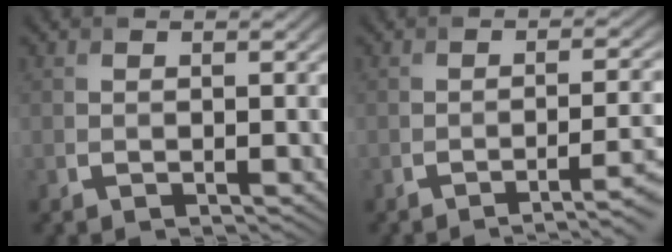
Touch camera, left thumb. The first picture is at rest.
{"total": 5.4, "force": [-2.8, 1.4, 4.4], "torque": [-0.050, 0.002, -0.041]}